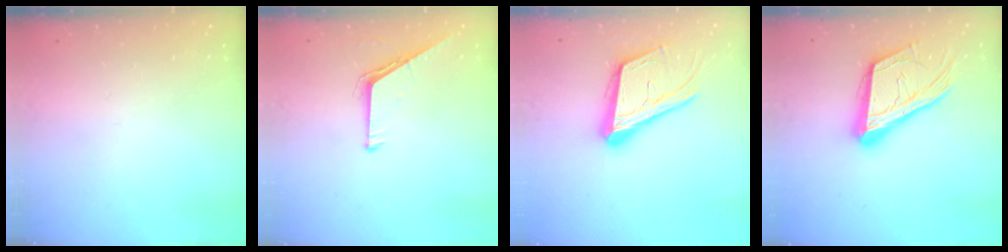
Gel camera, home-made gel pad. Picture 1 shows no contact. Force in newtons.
{"total": 5.3, "press": 5.3, "slide": 0.5}
{"total": 19.3, "press": 18.8, "slide": 4.6}
{"total": 21.0, "press": 20.8, "slide": 2.7}